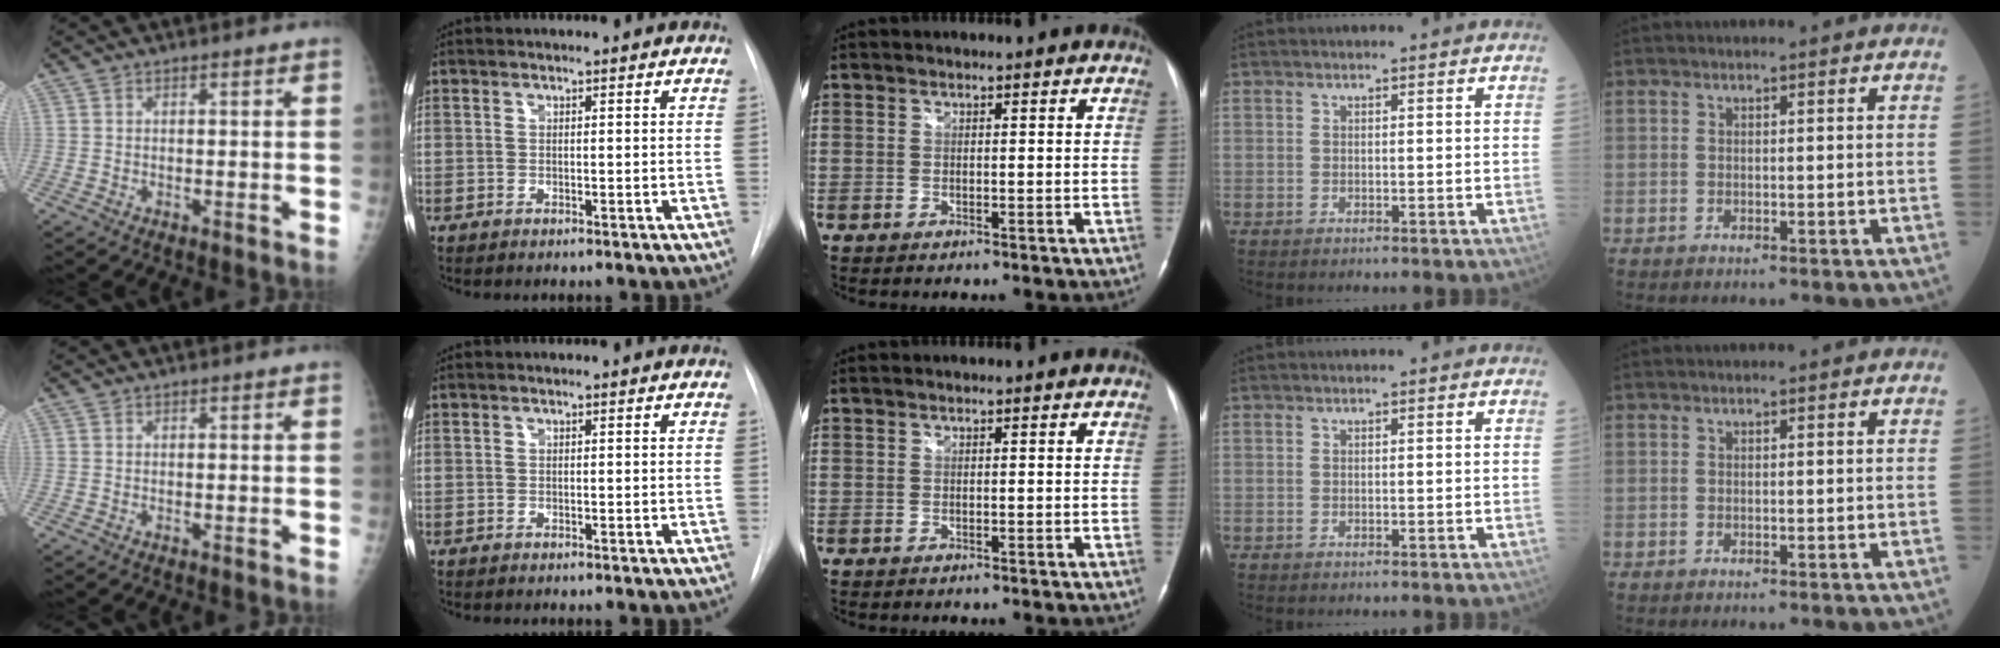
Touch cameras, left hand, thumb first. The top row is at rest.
{}